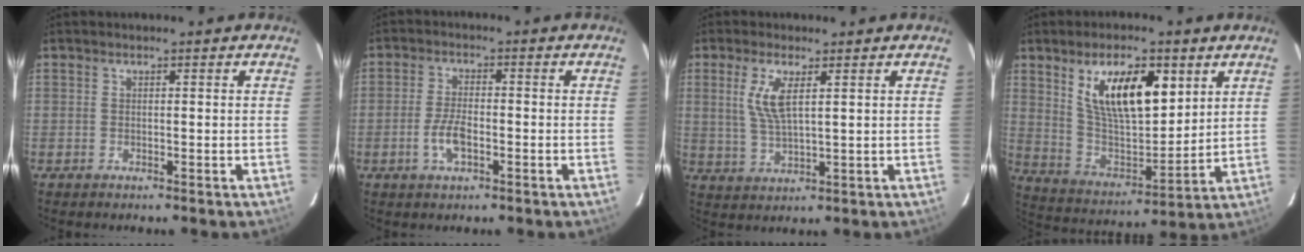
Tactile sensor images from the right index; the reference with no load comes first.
{"total": 5.1, "force": [-2.1, 2.0, 4.2], "torque": [-0.089, 0.000, -0.040]}
{"total": 6.2, "force": [2.1, 1.7, 5.5], "torque": [-0.117, -0.001, 0.045]}
{"total": 16.4, "force": [7.4, 6.8, 13.0], "torque": [-0.224, 0.004, 0.147]}